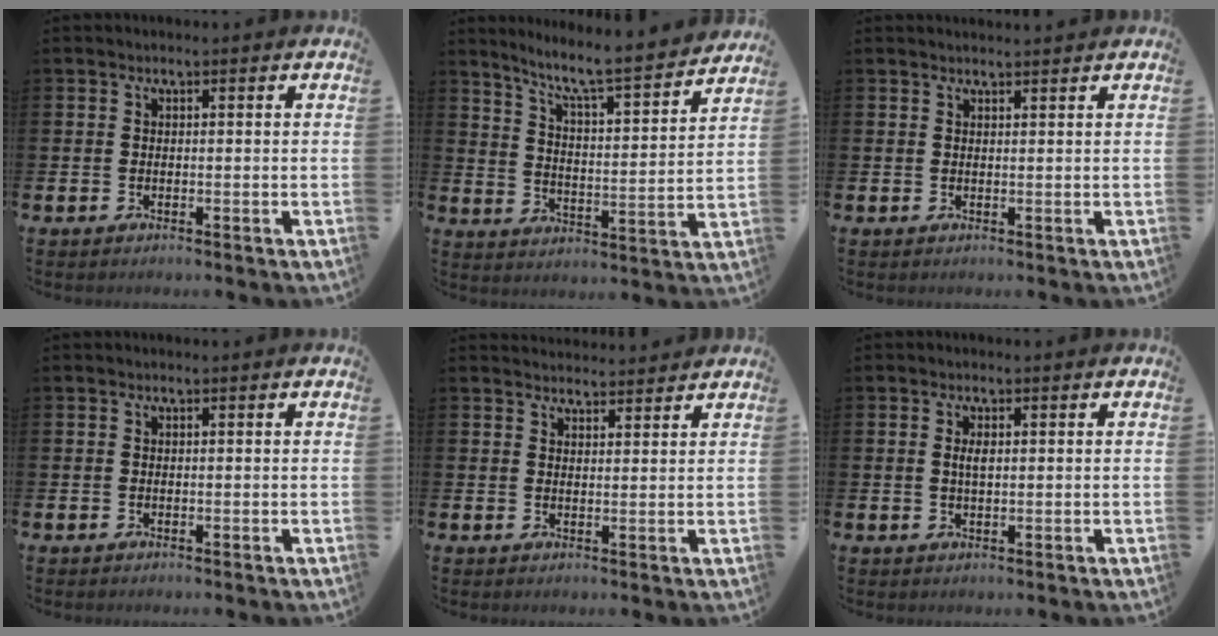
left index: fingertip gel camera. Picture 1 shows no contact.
{"total": 7.7, "force": [7.0, 0.3, 3.1], "torque": [-0.083, -0.057, 0.113]}
{"total": 1.1, "force": [1.1, -0.1, 0.0], "torque": [0.007, -0.006, 0.018]}
{"total": 0.0}
{"total": 2.8, "force": [2.7, 0.5, -0.2], "torque": [0.005, -0.018, 0.048]}
{"total": 1.7, "force": [0.5, 0.6, 1.6], "torque": [-0.026, 0.001, 0.005]}